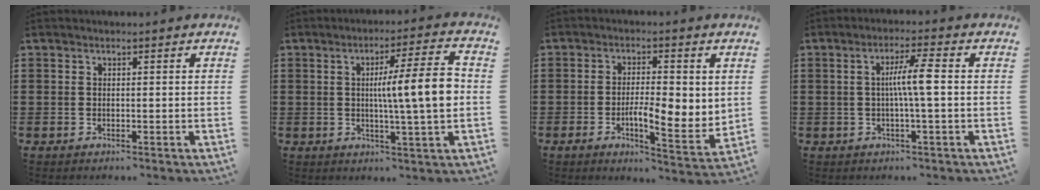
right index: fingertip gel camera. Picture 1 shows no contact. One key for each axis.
{"total": 10.4, "fx": 0.7, "fy": 0.8, "fz": 10.3, "tx": -0.162, "ty": -0.008, "tz": 0.000}
{"total": 5.9, "fx": -0.4, "fy": 2.4, "fz": 5.4, "tx": -0.091, "ty": -0.002, "tz": -0.011}
{"total": 5.1, "fx": -0.1, "fy": 0.1, "fz": 5.1, "tx": -0.094, "ty": 0.000, "tz": -0.008}